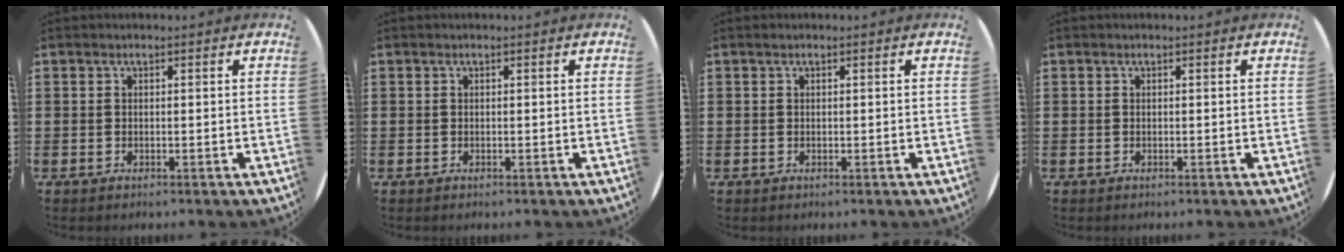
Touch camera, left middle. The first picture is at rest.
{"total": 0.0}
{"total": 0.0}
{"total": 0.0}